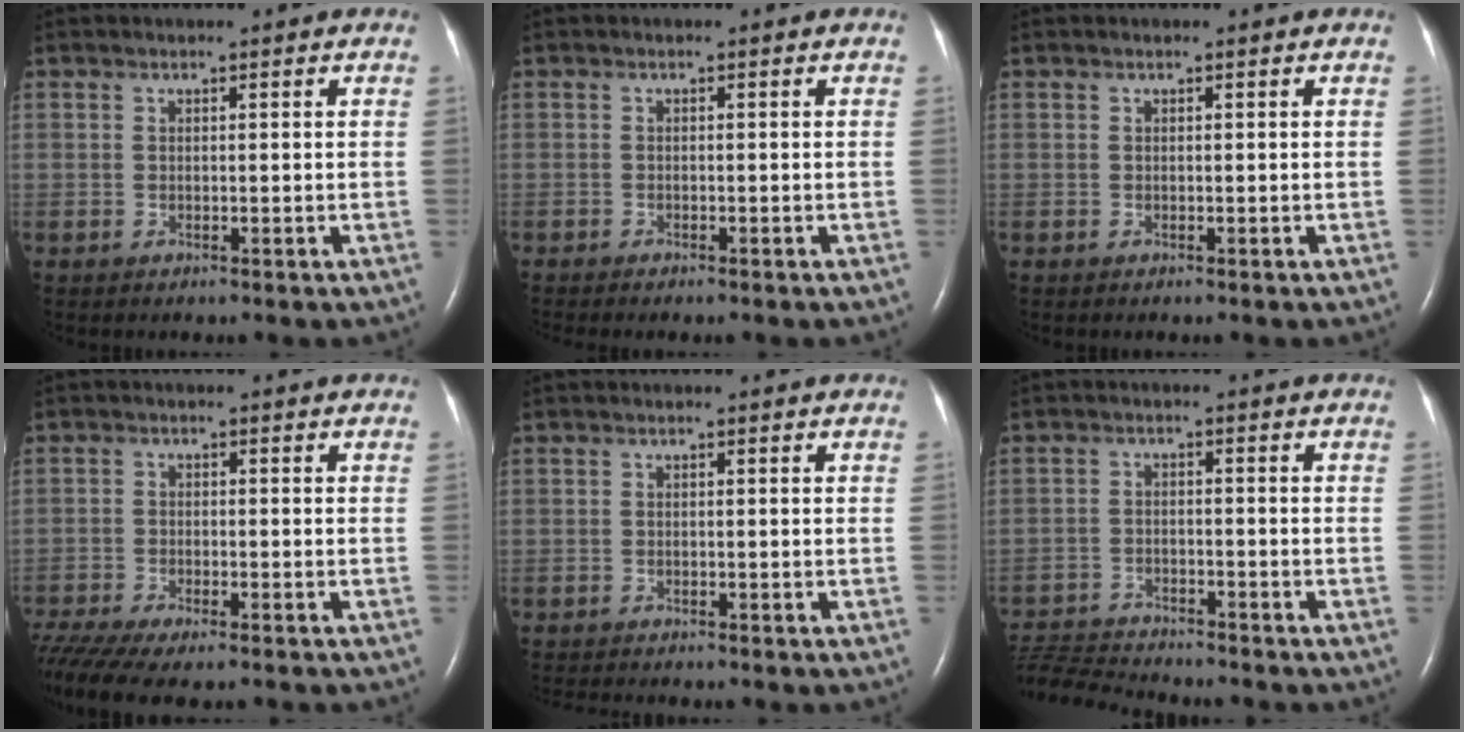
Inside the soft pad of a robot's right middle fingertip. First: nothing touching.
{"total": 2.4, "force": [-2.0, 0.3, 1.3], "torque": [-0.018, -0.005, -0.021]}
{"total": 0.0}
{"total": 10.2, "force": [-8.4, 1.6, 5.4], "torque": [-0.099, -0.013, -0.137]}
{"total": 3.2, "force": [-3.0, 0.1, 1.1], "torque": [-0.013, -0.010, -0.046]}
{"total": 9.0, "force": [-8.9, 0.1, 1.6], "torque": [-0.032, -0.003, -0.155]}